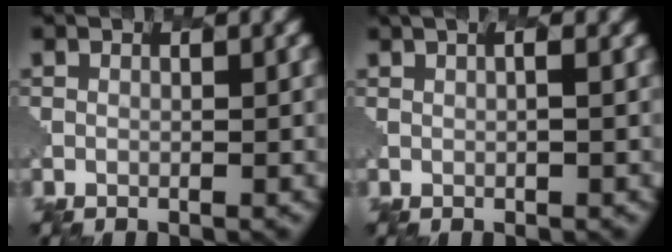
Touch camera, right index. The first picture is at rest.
{"total": 3.1, "force": [1.2, 1.4, 2.4], "torque": [-0.008, 0.028, -0.014]}